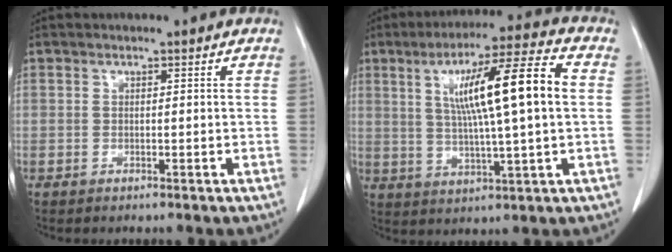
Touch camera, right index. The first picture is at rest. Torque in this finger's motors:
{"motor_torque": [1.24, 0.90, 0.63, 0.21]}